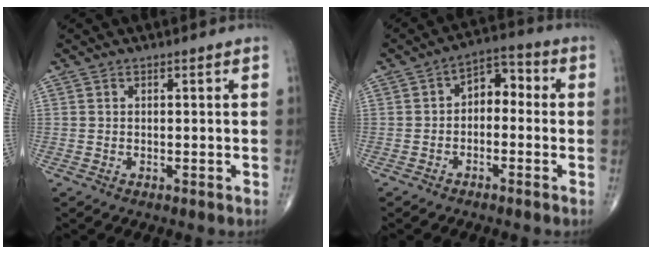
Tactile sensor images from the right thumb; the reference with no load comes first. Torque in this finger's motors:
{"motor_torque": [-0.53, 0.24, 0.30, -0.01, -0.06]}